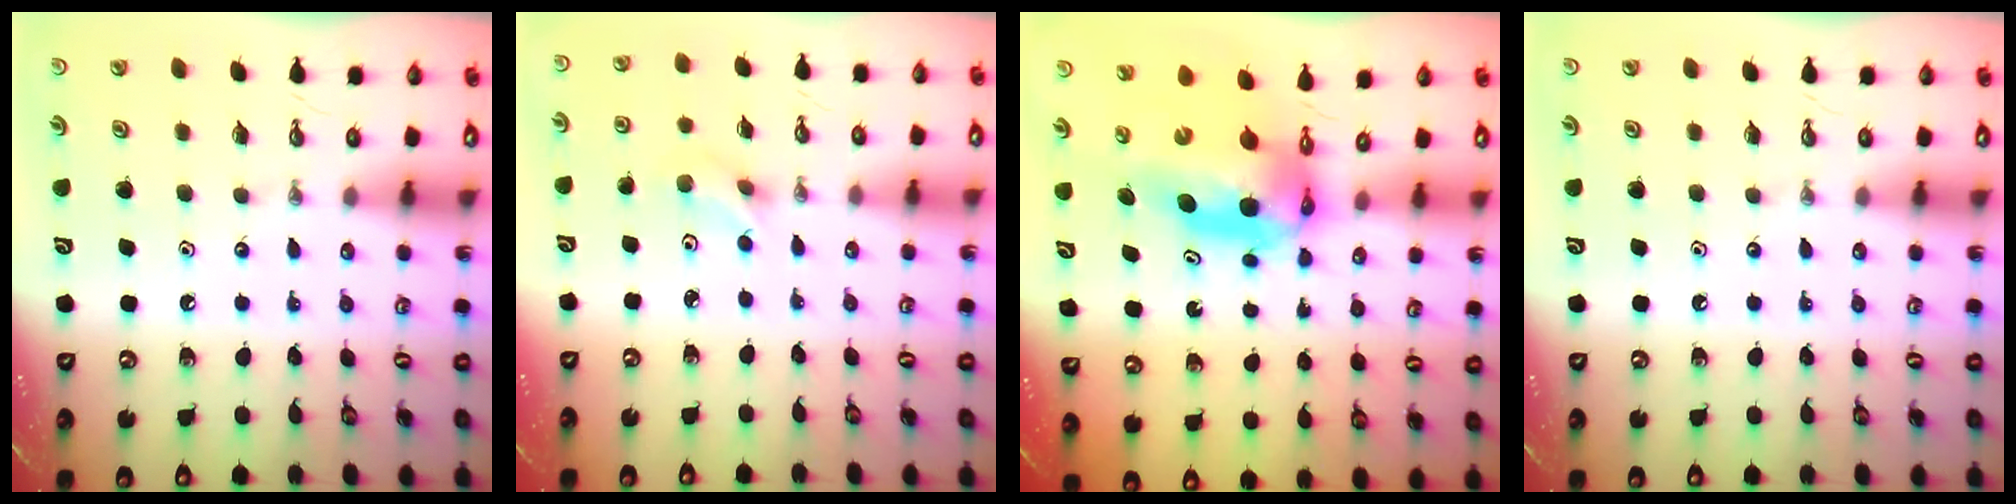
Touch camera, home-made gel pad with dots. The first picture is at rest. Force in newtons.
{"total": 3.4, "press": 3.3, "slide": 0.9}
{"total": 7.4, "press": 7.3, "slide": 0.9}
{"total": 0.0}